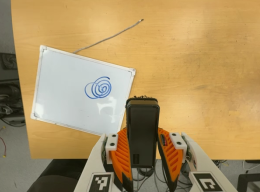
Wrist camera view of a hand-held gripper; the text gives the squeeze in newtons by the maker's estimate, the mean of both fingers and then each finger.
{"total": 5.5, "left": 3.7, "right": 7.3}